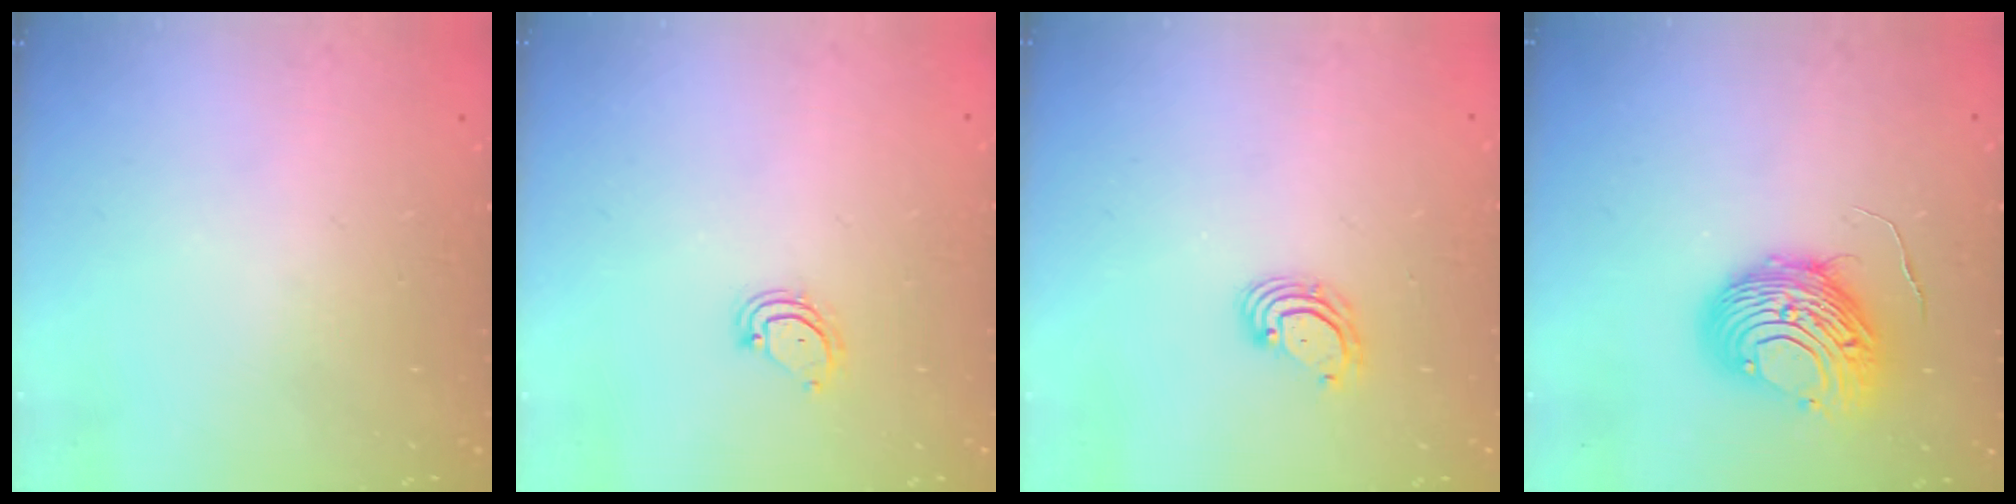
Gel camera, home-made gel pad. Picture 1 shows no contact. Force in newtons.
{"total": 4.2, "press": 4.1, "slide": 0.5}
{"total": 3.4, "press": 3.4, "slide": 0.0}
{"total": 11.0, "press": 11.0, "slide": 1.0}